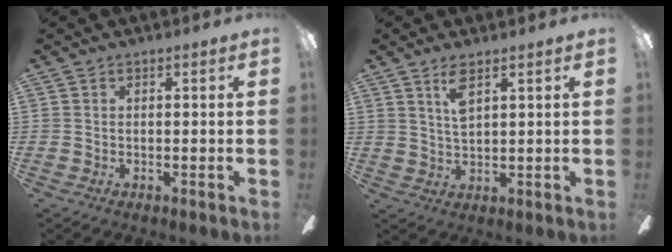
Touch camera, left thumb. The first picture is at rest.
{"total": 5.1, "force": [3.1, 1.6, 3.8], "torque": [-0.075, -0.001, 0.052]}